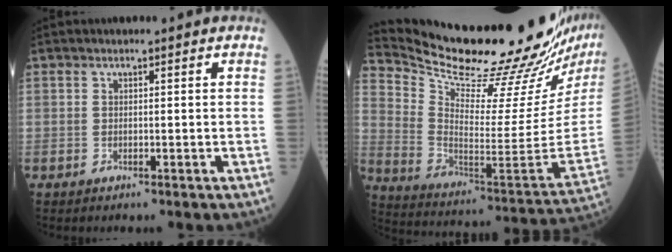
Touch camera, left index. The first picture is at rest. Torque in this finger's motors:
{"motor_torque": [-0.21, -0.30, 0.23, 0.02]}